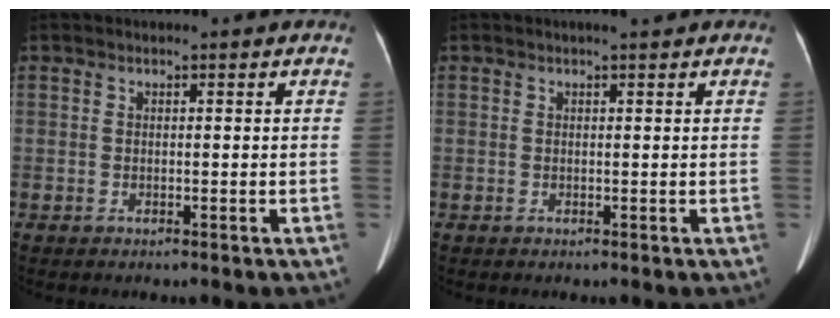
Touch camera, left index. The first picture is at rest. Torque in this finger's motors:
{"motor_torque": [0.17, -0.07, 0.00, 0.00]}